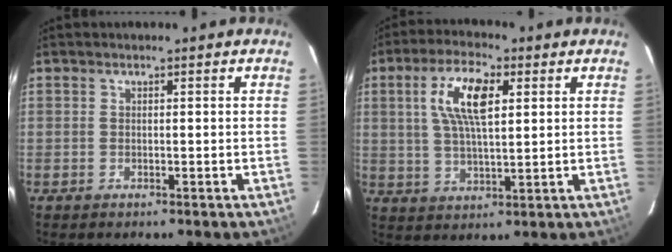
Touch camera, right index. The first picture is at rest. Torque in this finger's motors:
{"motor_torque": [1.07, 0.29, 0.51, 0.15]}